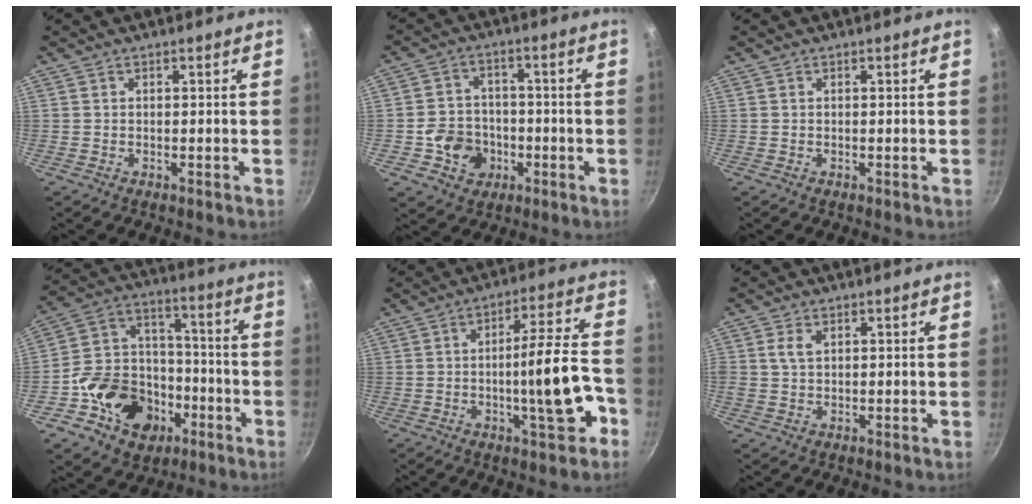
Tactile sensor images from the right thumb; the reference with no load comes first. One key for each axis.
{"total": 8.8, "fx": -2.6, "fy": 7.6, "fz": 3.5, "tx": -0.030, "ty": 0.030, "tz": -0.044}
{"total": 0.0}
{"total": 18.7, "fx": -7.3, "fy": 14.7, "fz": 9.0, "tx": -0.124, "ty": 0.056, "tz": -0.118}
{"total": 13.3, "fx": -4.4, "fy": 3.1, "fz": 12.1, "tx": -0.158, "ty": 0.037, "tz": -0.062}
{"total": 2.9, "fx": 0.9, "fy": 1.9, "fz": 2.0, "tx": -0.034, "ty": 0.000, "tz": 0.017}